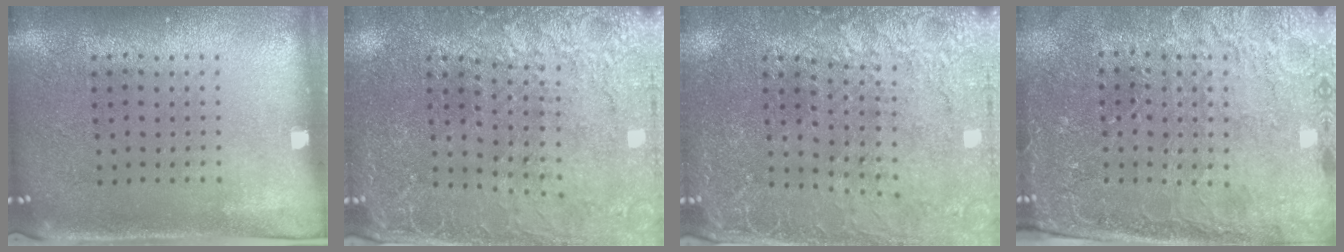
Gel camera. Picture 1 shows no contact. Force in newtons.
{"total": 2.7, "press": 2.7, "slide": 0.3}
{"total": 2.7, "press": 2.7, "slide": 0.3}
{"total": 3.1, "press": 3.1, "slide": 0.5}